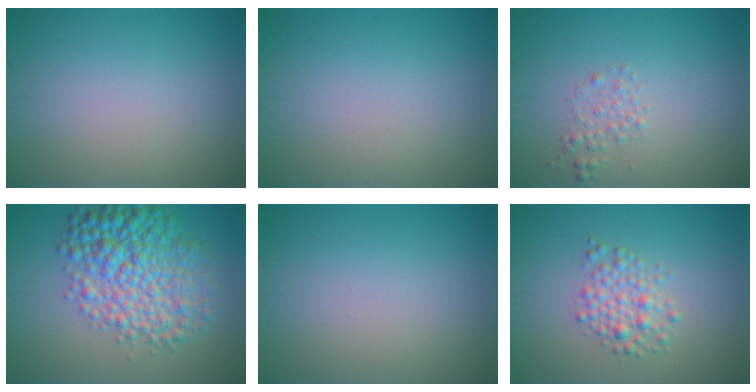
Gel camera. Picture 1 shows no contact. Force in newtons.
{"total": 0.0}
{"total": 1.2, "press": 1.2, "slide": 0.1}
{"total": 7.5, "press": 7.5, "slide": 0.1}
{"total": 0.0}
{"total": 2.8, "press": 2.8, "slide": 0.1}